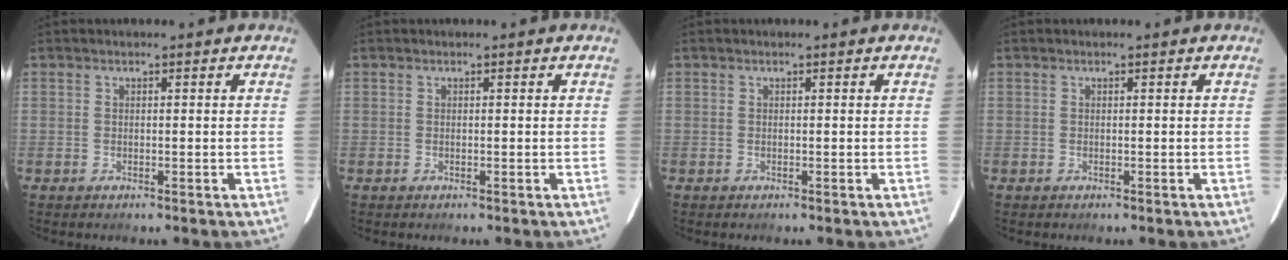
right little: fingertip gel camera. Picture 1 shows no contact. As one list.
[{"total": 0.0}, {"total": 0.0}, {"total": 0.0}]